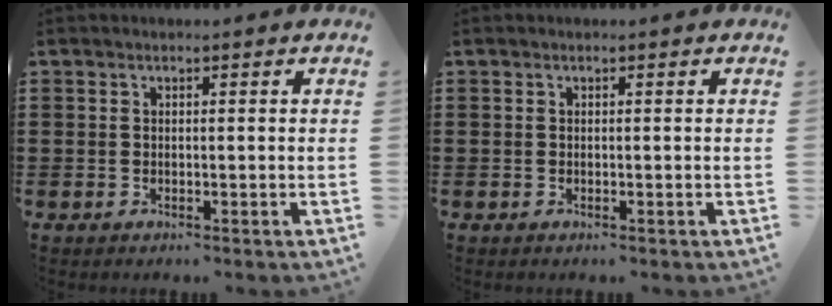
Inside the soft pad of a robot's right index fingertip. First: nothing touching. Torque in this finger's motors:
{"motor_torque": [-0.01, 0.01, 0.00, 0.00]}